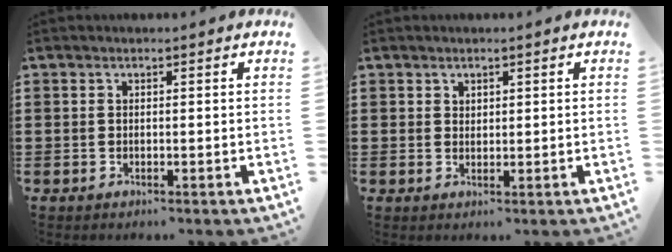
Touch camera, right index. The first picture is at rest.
{"total": 1.2, "force": [0.9, 0.7, 0.2], "torque": [-0.004, 0.002, 0.018]}